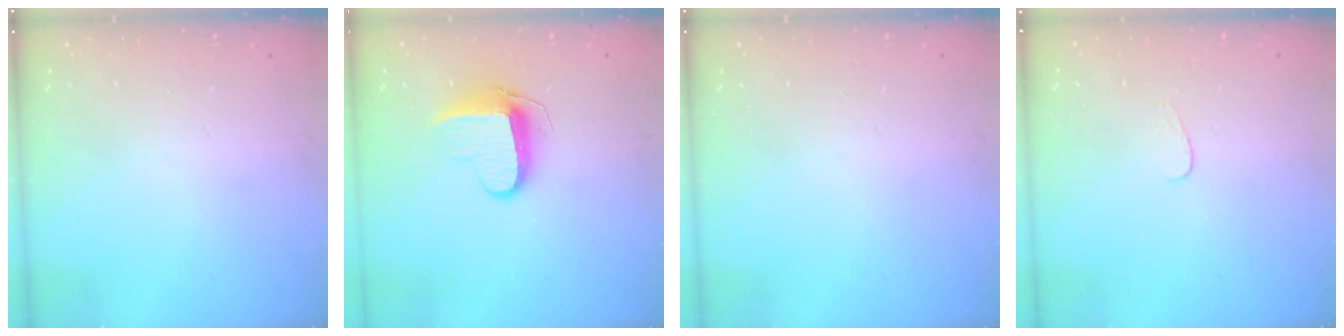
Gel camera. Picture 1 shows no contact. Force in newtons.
{"total": 9.0, "press": 9.0, "slide": 0.5}
{"total": 0.0}
{"total": 3.5, "press": 3.5, "slide": 0.3}